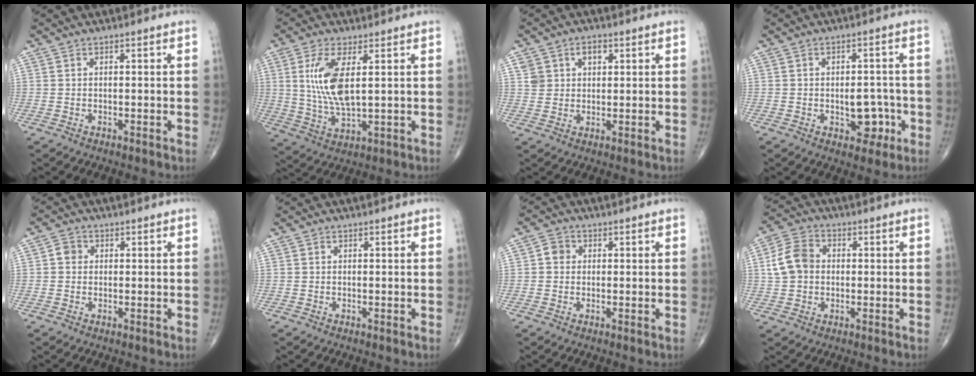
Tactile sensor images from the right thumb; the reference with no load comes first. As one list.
[{"total": 10.2, "force": [2.4, 3.7, 9.2], "torque": [-0.200, -0.018, 0.055]}, {"total": 4.6, "force": [2.0, 3.4, 2.4], "torque": [-0.019, -0.006, 0.034]}, {"total": 6.2, "force": [-1.7, 3.9, 4.5], "torque": [-0.027, 0.014, -0.017]}, {"total": 2.2, "force": [0.2, 2.0, 0.9], "torque": [-0.004, 0.004, -0.001]}, {"total": 0.0}, {"total": 2.5, "force": [0.2, 2.2, 1.0], "torque": [-0.004, 0.005, -0.002]}, {"total": 7.7, "force": [0.4, 6.1, 4.7], "torque": [-0.083, 0.018, 0.001]}]